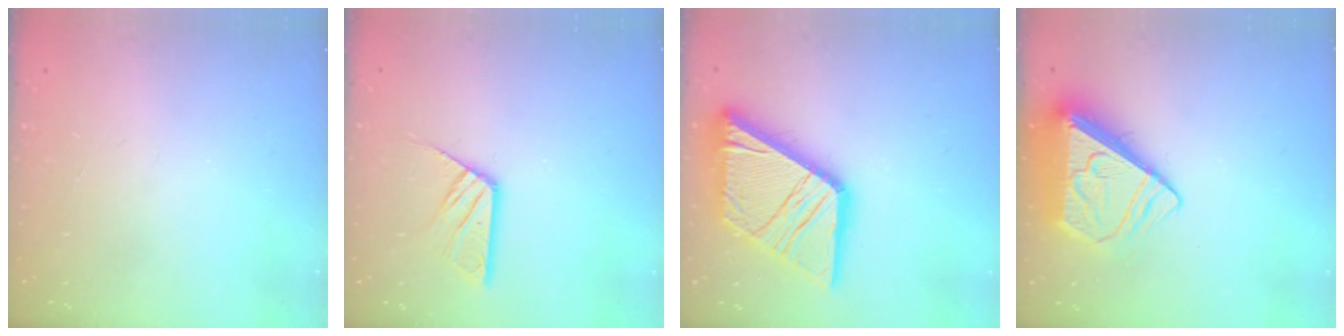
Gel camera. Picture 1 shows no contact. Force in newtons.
{"total": 8.4, "press": 8.3, "slide": 0.5}
{"total": 25.0, "press": 24.8, "slide": 2.8}
{"total": 11.1, "press": 11.0, "slide": 1.3}